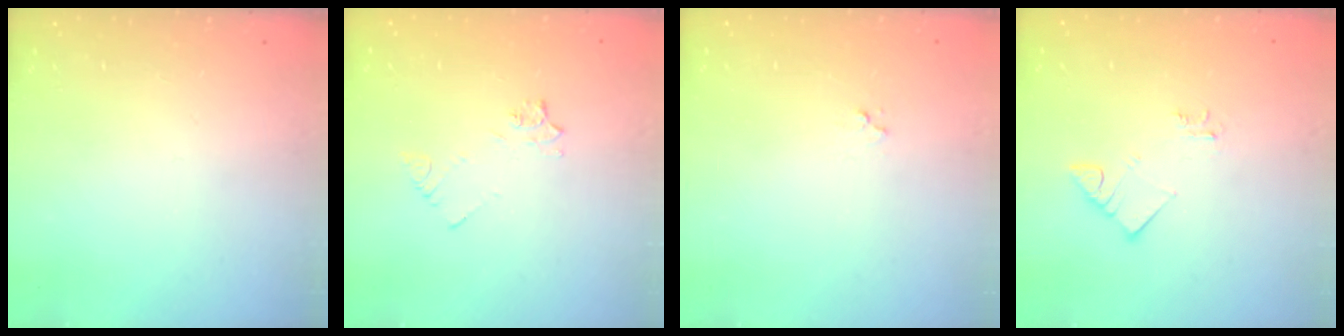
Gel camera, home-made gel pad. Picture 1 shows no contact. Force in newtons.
{"total": 5.0, "press": 4.9, "slide": 0.7}
{"total": 3.0, "press": 3.0, "slide": 0.2}
{"total": 3.3, "press": 3.3, "slide": 0.3}